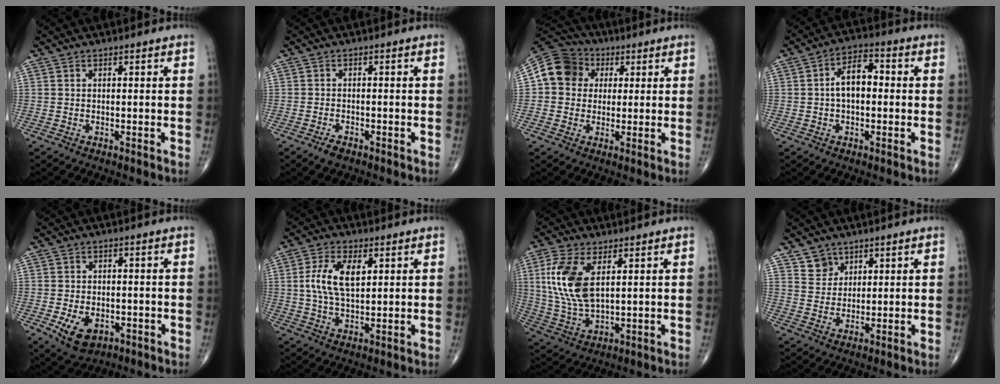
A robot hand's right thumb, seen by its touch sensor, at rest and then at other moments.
{"total": 2.3, "force": [-1.6, 1.1, 1.3], "torque": [-0.026, 0.003, -0.026]}
{"total": 9.4, "force": [1.5, 8.4, 4.0], "torque": [-0.057, 0.018, 0.013]}
{"total": 7.3, "force": [0.2, 4.2, 6.0], "torque": [-0.091, 0.027, -0.007]}
{"total": 7.7, "force": [-3.0, 5.0, 5.0], "torque": [-0.076, 0.004, -0.038]}
{"total": 8.8, "force": [2.1, 4.4, 7.3], "torque": [-0.143, -0.001, 0.039]}
{"total": 12.4, "force": [3.4, 6.1, 10.3], "torque": [-0.222, -0.009, 0.075]}
{"total": 4.0, "force": [2.8, 2.9, 0.2], "torque": [0.021, -0.023, 0.052]}